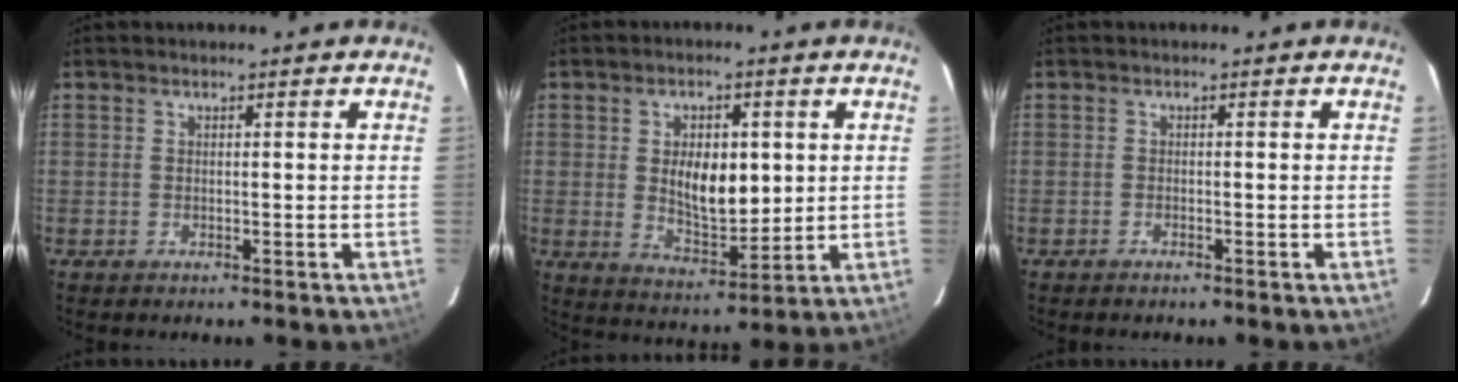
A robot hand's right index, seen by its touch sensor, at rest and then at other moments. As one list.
[{"total": 9.8, "force": [1.2, 5.2, 8.2], "torque": [-0.143, -0.003, 0.030]}, {"total": 0.7, "force": [-0.6, 0.1, 0.2], "torque": [-0.005, 0.000, -0.014]}]